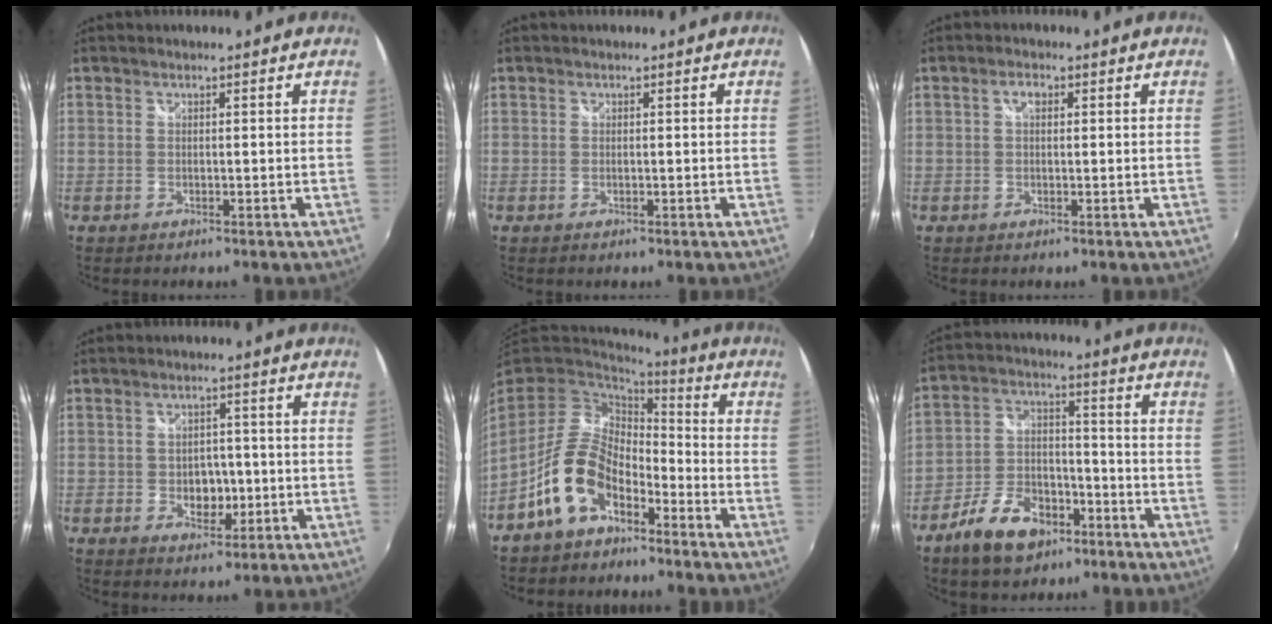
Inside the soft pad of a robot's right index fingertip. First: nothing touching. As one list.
[{"total": 0.0}, {"total": 1.8, "force": [0.5, 1.0, 1.4], "torque": [-0.025, 0.006, 0.006]}, {"total": 5.2, "force": [-1.0, 4.0, 3.2], "torque": [-0.053, 0.000, -0.009]}, {"total": 12.3, "force": [-6.5, 7.0, 7.7], "torque": [-0.160, 0.012, -0.115]}, {"total": 12.1, "force": [-7.6, 6.7, 6.6], "torque": [-0.140, 0.013, -0.130]}]